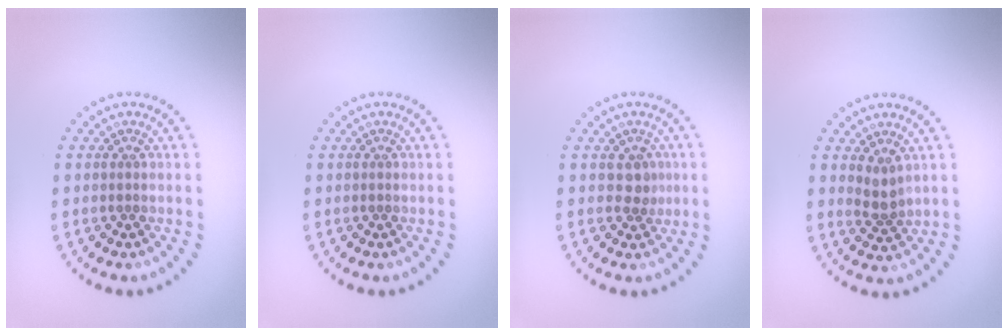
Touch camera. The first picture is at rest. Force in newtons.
{"total": 0.0}
{"total": 1.8, "press": 1.5, "slide": 0.9}
{"total": 1.8, "press": 1.5, "slide": 1.1}